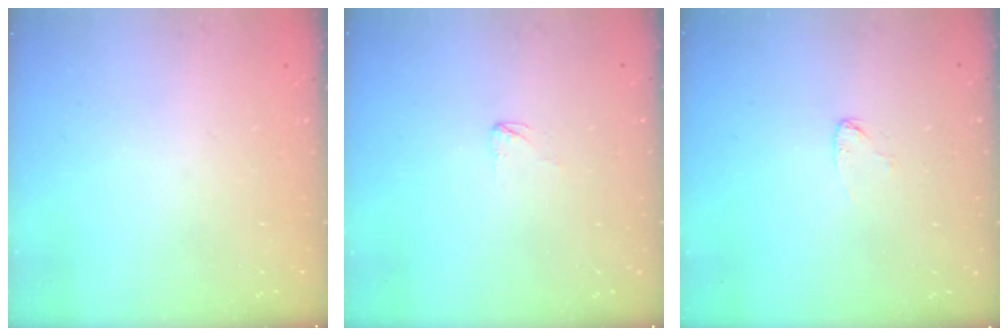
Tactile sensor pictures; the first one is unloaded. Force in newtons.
{"total": 2.3, "press": 2.3, "slide": 0.2}
{"total": 2.6, "press": 2.6, "slide": 0.1}